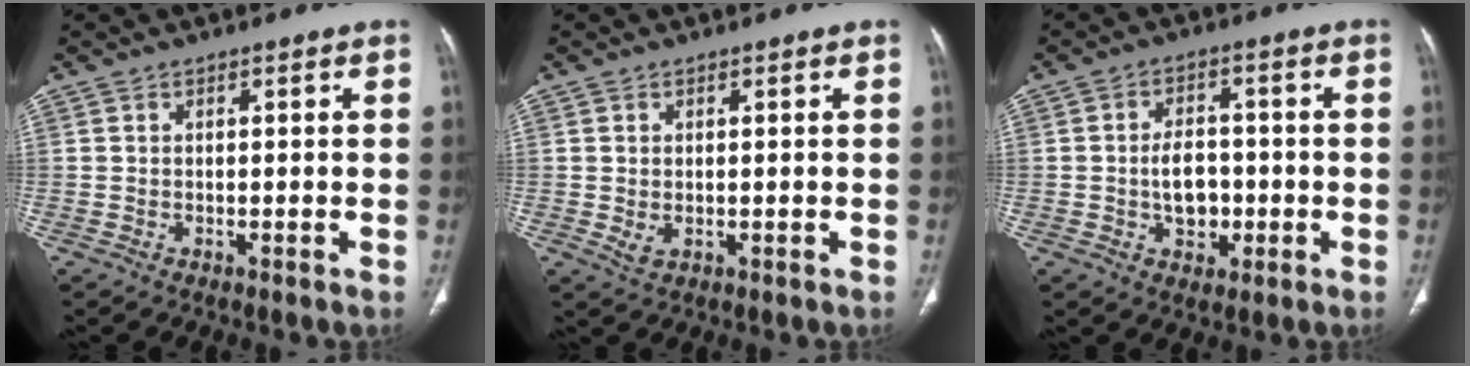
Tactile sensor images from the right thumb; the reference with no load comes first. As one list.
[{"total": 2.1, "force": [-0.1, 1.2, 1.6], "torque": [-0.035, -0.002, 0.005]}, {"total": 6.8, "force": [-1.1, 4.7, 4.8], "torque": [-0.056, 0.013, -0.017]}]